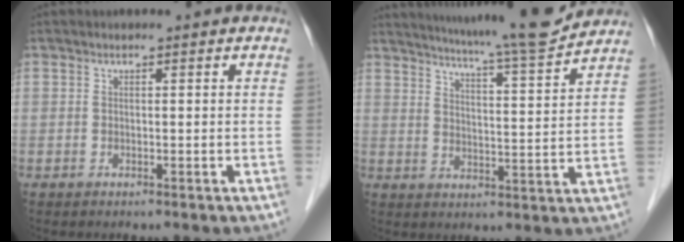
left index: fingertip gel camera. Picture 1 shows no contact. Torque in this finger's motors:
{"motor_torque": [0.83, -1.02, 0.32, 0.04]}